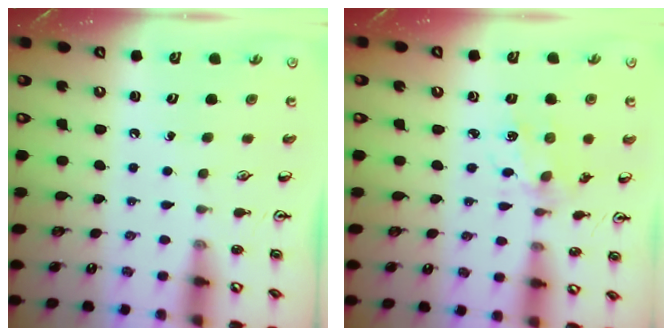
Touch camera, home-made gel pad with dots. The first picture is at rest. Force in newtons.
{"total": 2.5, "press": 2.5, "slide": 0.5}